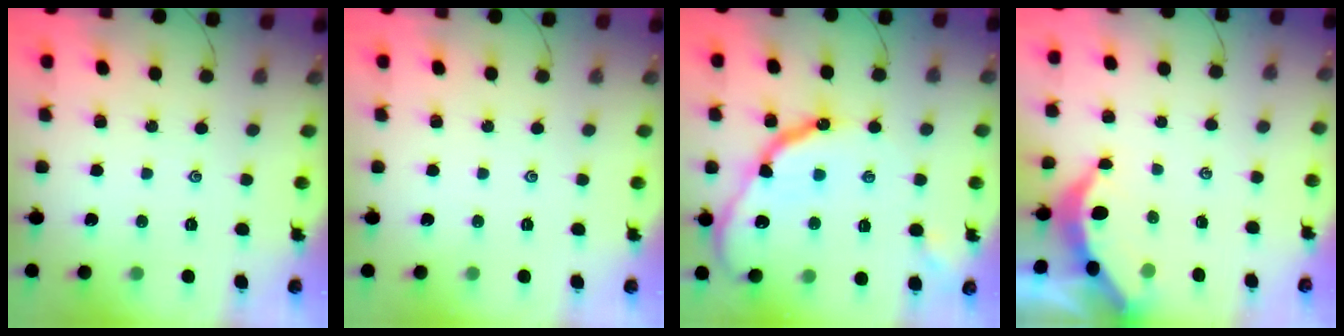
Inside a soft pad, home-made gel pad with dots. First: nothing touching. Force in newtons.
{"total": 0.0}
{"total": 16.3, "press": 16.2, "slide": 1.1}
{"total": 3.8, "press": 3.8, "slide": 0.4}